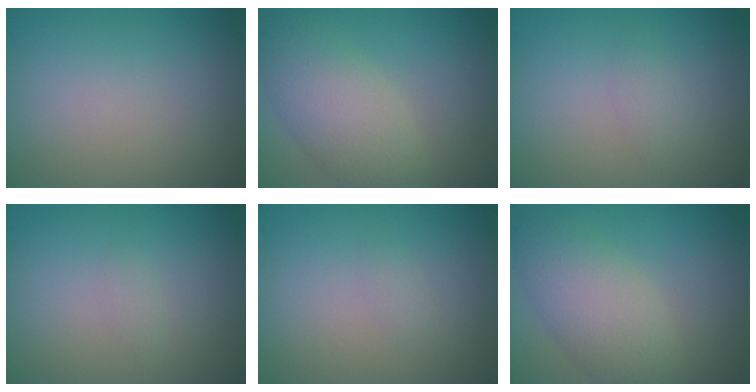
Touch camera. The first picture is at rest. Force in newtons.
{"total": 5.2, "press": 5.2, "slide": 0.3}
{"total": 1.1, "press": 1.1, "slide": 0.1}
{"total": 0.6, "press": 0.6, "slide": 0.0}
{"total": 0.5, "press": 0.5, "slide": 0.0}
{"total": 5.0, "press": 5.0, "slide": 0.4}